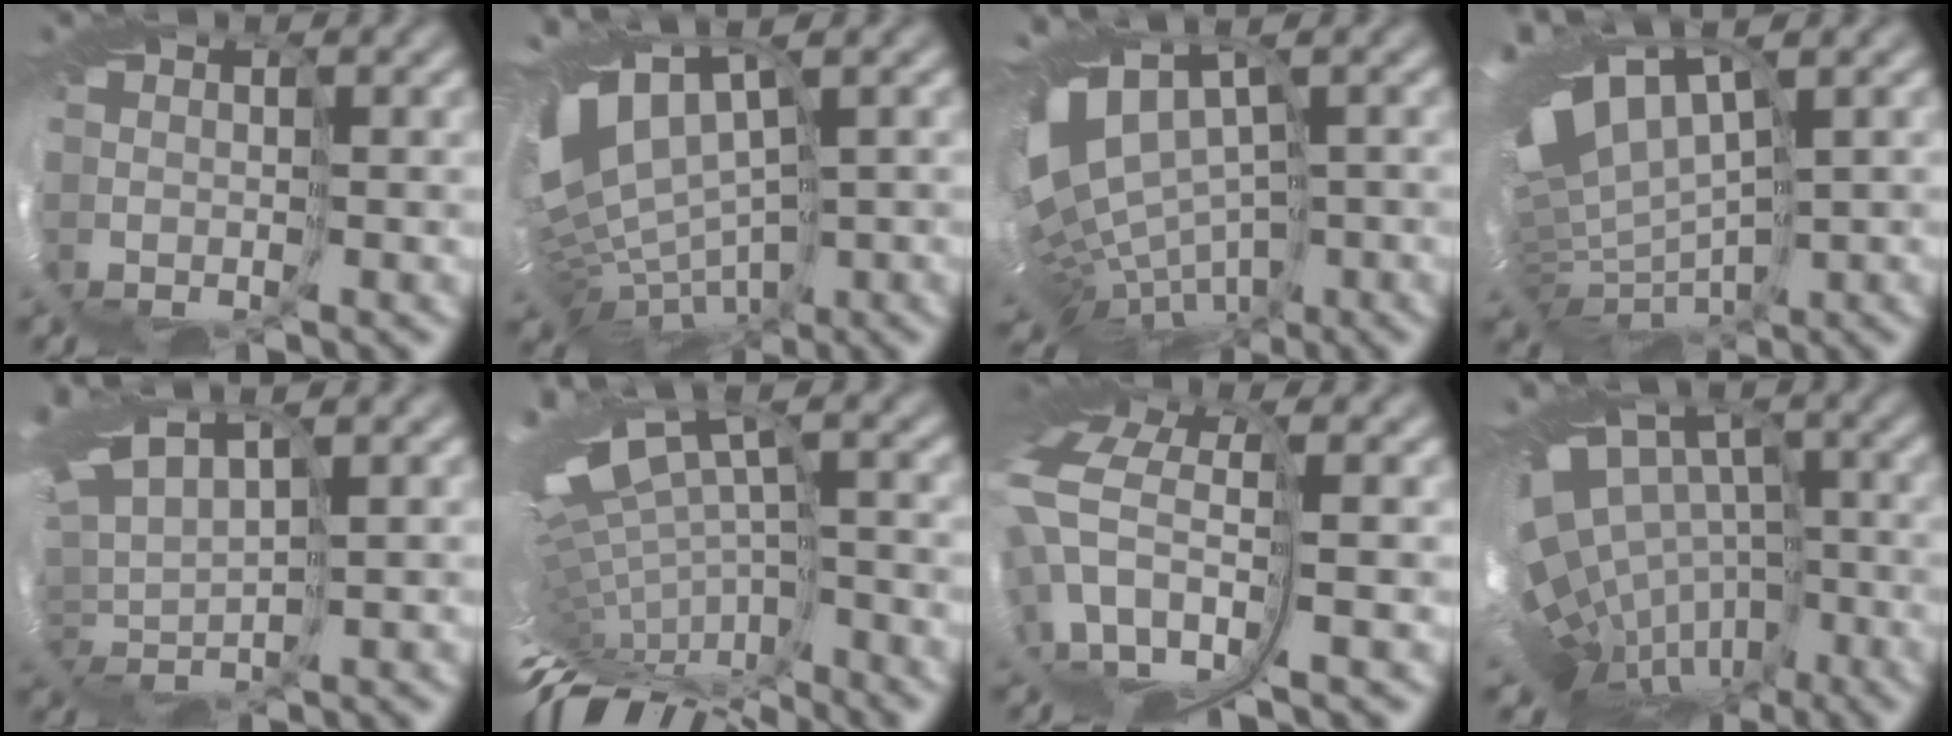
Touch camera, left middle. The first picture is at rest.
{"total": 8.5, "force": [1.1, 4.9, 6.8], "torque": [-0.136, -0.013, 0.058]}
{"total": 7.7, "force": [-1.1, 4.7, 6.0], "torque": [-0.125, -0.009, 0.017]}
{"total": 8.8, "force": [3.4, 3.2, 7.5], "torque": [-0.171, 0.006, 0.093]}
{"total": 3.7, "force": [2.9, -0.4, 2.3], "torque": [-0.077, 0.010, 0.047]}
{"total": 9.5, "force": [-3.7, 2.7, 8.3], "torque": [-0.199, -0.002, -0.035]}
{"total": 8.1, "force": [0.7, 4.3, 6.9], "torque": [-0.190, -0.021, 0.040]}
{"total": 10.4, "force": [-3.3, 7.0, 7.0], "torque": [-0.133, 0.004, -0.023]}